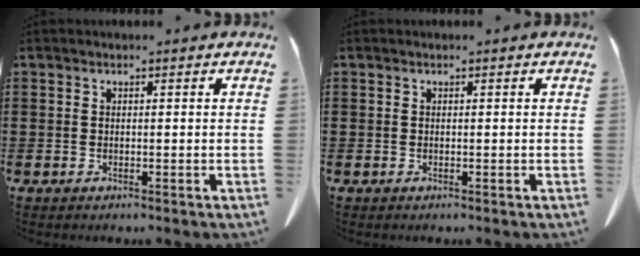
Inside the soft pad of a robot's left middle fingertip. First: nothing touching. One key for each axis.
{"total": 0.0}